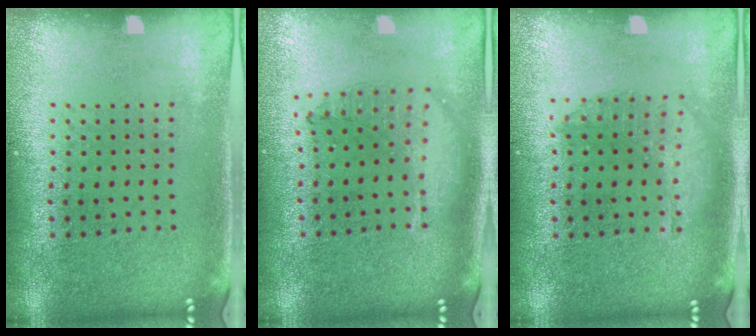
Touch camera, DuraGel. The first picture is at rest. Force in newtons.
{"total": 1.2, "press": 1.1, "slide": 0.3}
{"total": 1.4, "press": 1.4, "slide": 0.3}